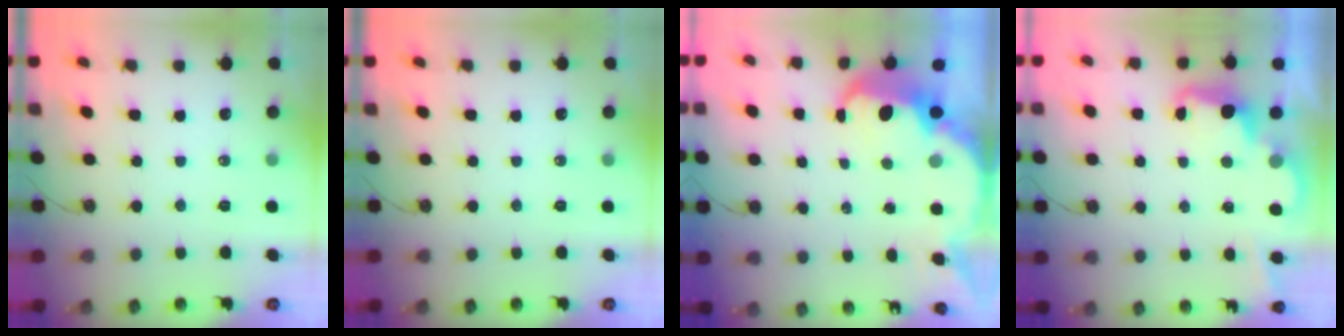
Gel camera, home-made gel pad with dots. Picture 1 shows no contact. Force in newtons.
{"total": 0.0}
{"total": 9.0, "press": 9.0, "slide": 0.6}
{"total": 2.4, "press": 2.3, "slide": 0.6}